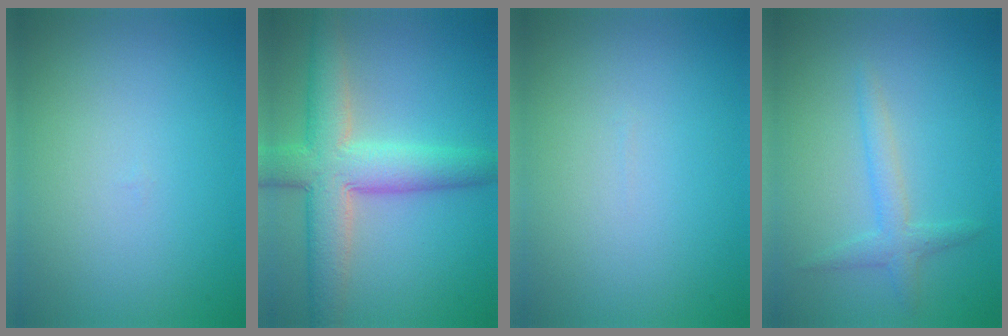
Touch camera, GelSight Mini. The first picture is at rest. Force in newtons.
{"total": 7.4, "press": 7.4, "slide": 0.4}
{"total": 0.0}
{"total": 2.0, "press": 2.0, "slide": 0.1}